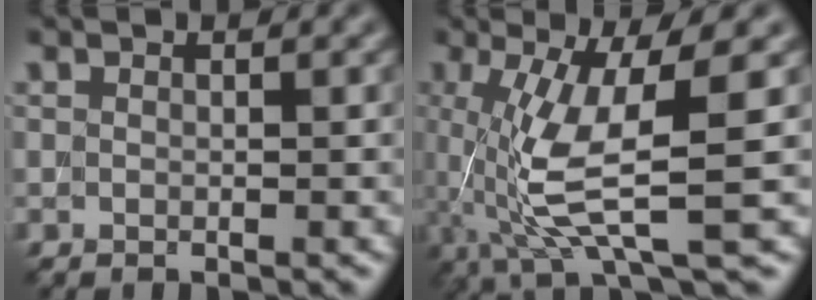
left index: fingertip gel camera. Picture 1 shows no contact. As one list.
[{"total": 8.3, "force": [0.2, 1.9, 8.1], "torque": [-0.163, -0.008, 0.008]}]